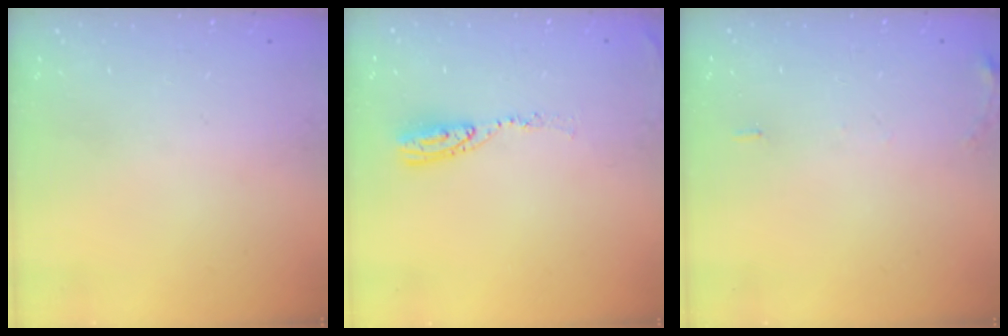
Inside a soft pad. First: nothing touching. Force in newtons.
{"total": 6.8, "press": 6.8, "slide": 0.6}
{"total": 6.5, "press": 6.2, "slide": 1.8}